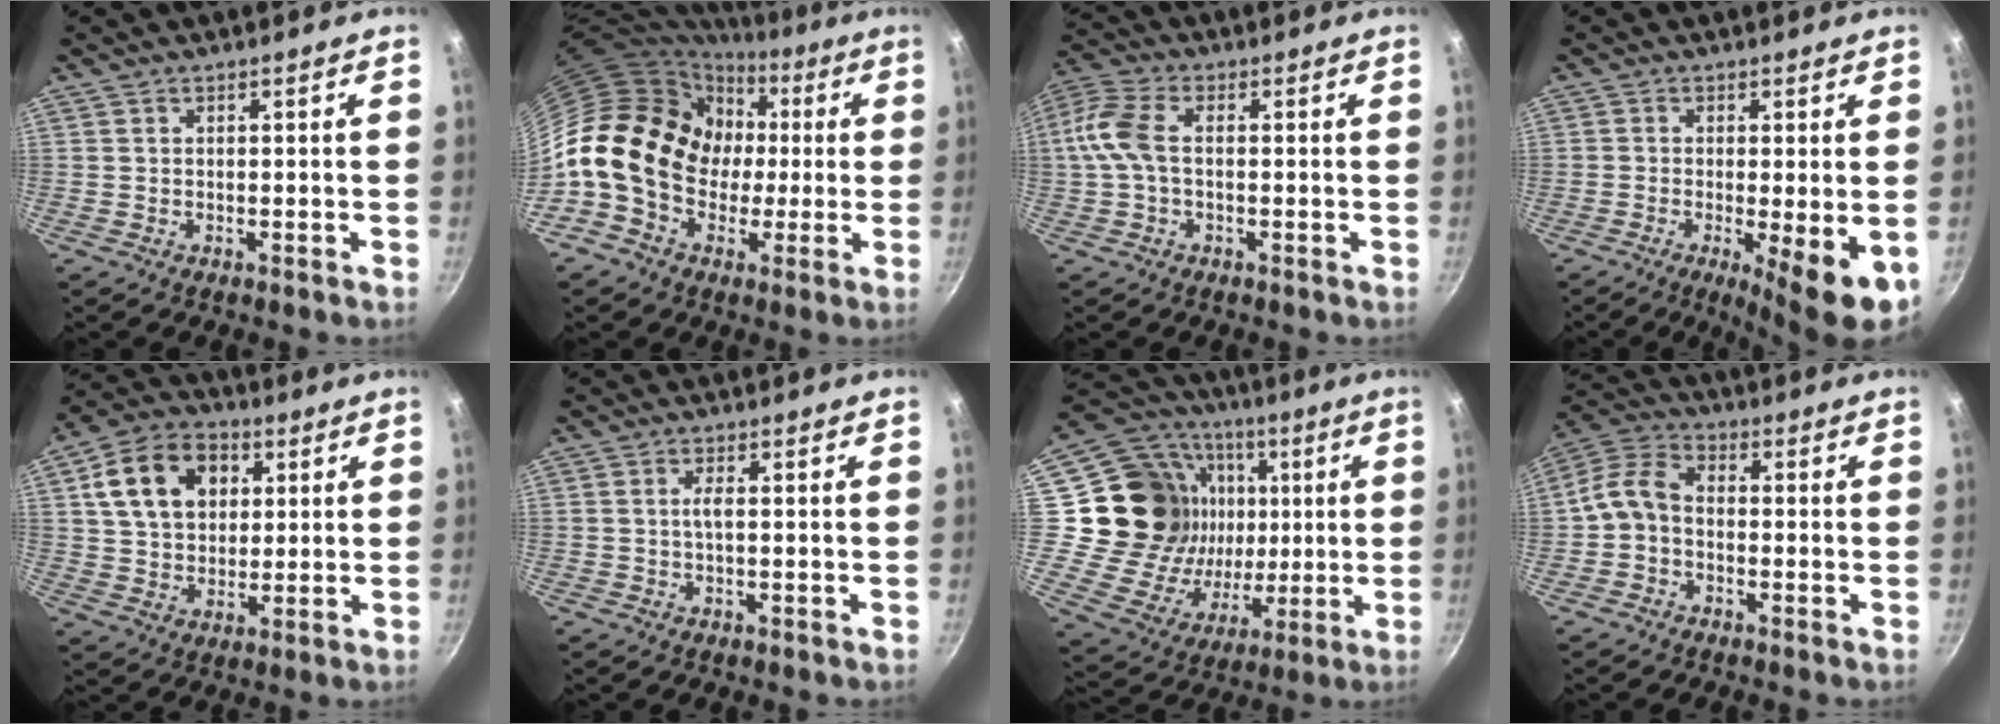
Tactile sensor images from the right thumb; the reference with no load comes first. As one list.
[{"total": 17.7, "force": [0.5, 14.3, 10.5], "torque": [-0.141, 0.035, 0.005]}, {"total": 8.4, "force": [-0.1, 4.9, 6.9], "torque": [-0.159, 0.023, -0.017]}, {"total": 8.7, "force": [-2.2, 1.7, 8.3], "torque": [-0.118, -0.011, -0.026]}, {"total": 14.4, "force": [4.3, 10.6, 8.8], "torque": [-0.133, 0.007, 0.065]}, {"total": 1.8, "force": [-0.1, 0.5, 1.7], "torque": [-0.040, 0.004, -0.002]}, {"total": 23.8, "force": [3.6, 19.8, 12.6], "torque": [-0.211, 0.014, 0.074]}, {"total": 7.1, "force": [-1.8, 5.2, 4.6], "torque": [-0.092, 0.039, -0.052]}]